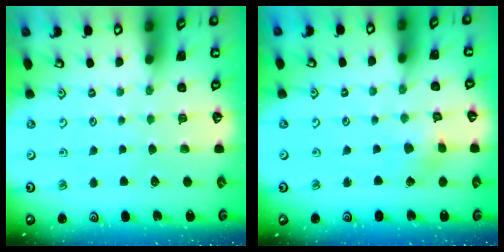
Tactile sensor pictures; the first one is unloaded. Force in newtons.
{"total": 2.8, "press": 2.7, "slide": 0.4}